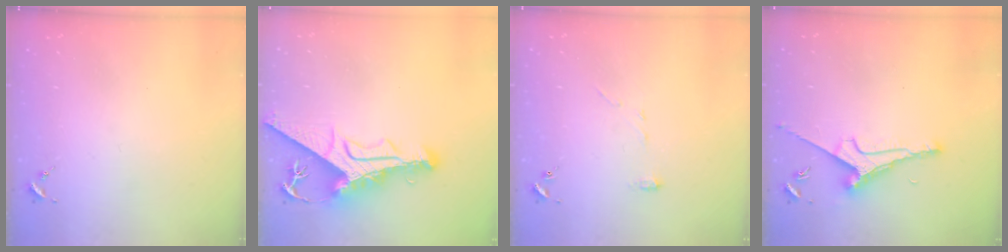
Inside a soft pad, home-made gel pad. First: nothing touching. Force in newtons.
{"total": 17.2, "press": 17.1, "slide": 1.8}
{"total": 6.4, "press": 6.4, "slide": 0.3}
{"total": 7.5, "press": 7.4, "slide": 0.9}